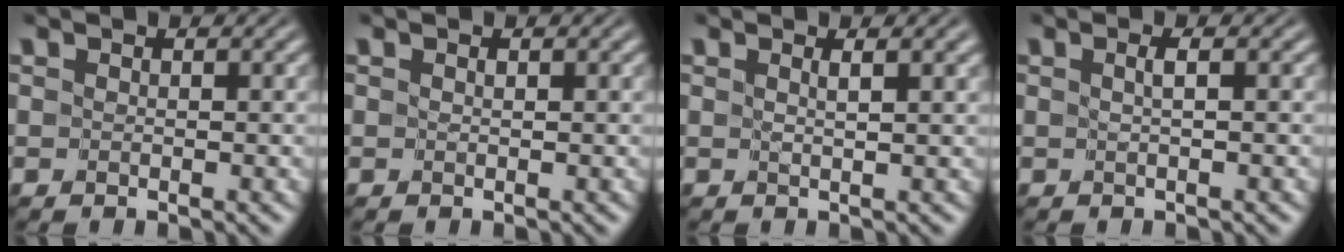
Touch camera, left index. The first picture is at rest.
{"total": 0.0}
{"total": 1.8, "force": [1.0, 0.4, 1.4], "torque": [-0.005, -0.003, 0.000]}
{"total": 0.8, "force": [0.1, -0.1, 0.7], "torque": [-0.013, -0.002, 0.002]}